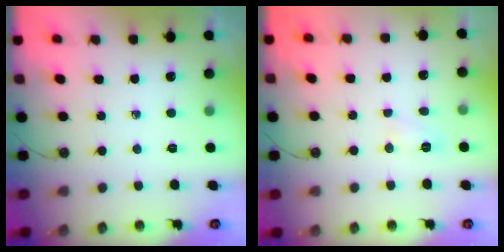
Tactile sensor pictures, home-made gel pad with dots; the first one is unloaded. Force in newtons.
{"total": 6.0, "press": 5.9, "slide": 0.8}